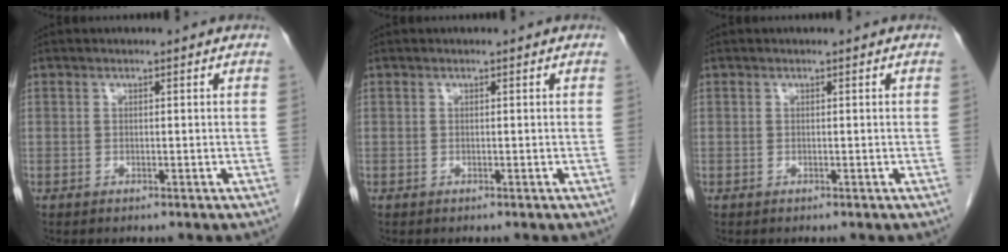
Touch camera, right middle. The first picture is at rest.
{"total": 0.0}
{"total": 0.0}